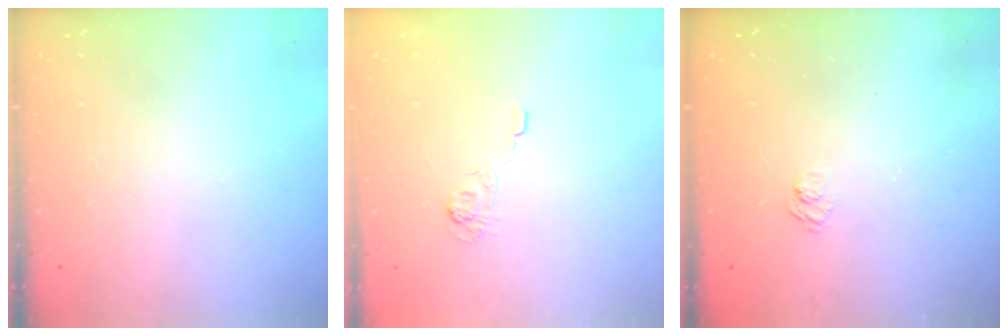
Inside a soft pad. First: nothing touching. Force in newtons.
{"total": 3.3, "press": 2.9, "slide": 1.6}
{"total": 2.4, "press": 2.0, "slide": 1.3}